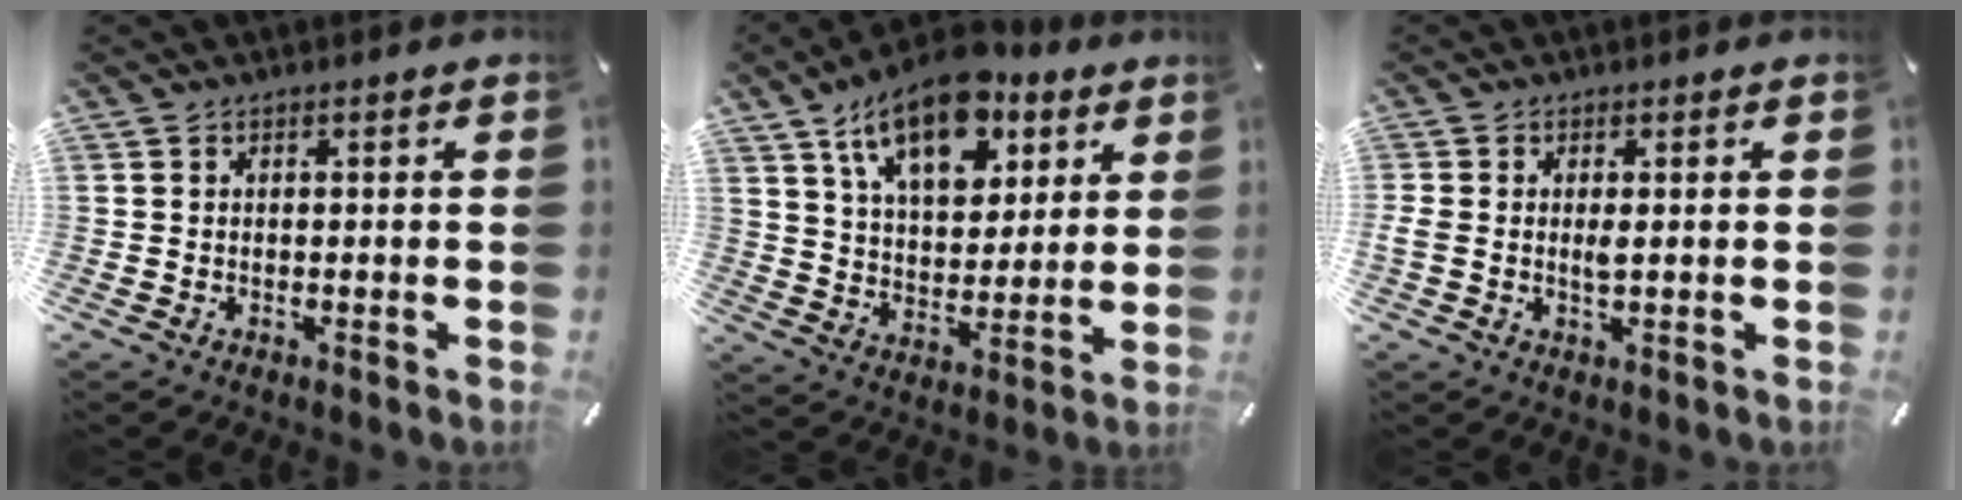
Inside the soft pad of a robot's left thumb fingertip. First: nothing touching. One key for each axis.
{"total": 17.4, "fx": 10.5, "fy": 9.3, "fz": 10.2, "tx": -0.170, "ty": -0.042, "tz": 0.185}
{"total": 2.2, "fx": 0.1, "fy": 0.9, "fz": 2.0, "tx": -0.042, "ty": 0.000, "tz": 0.001}